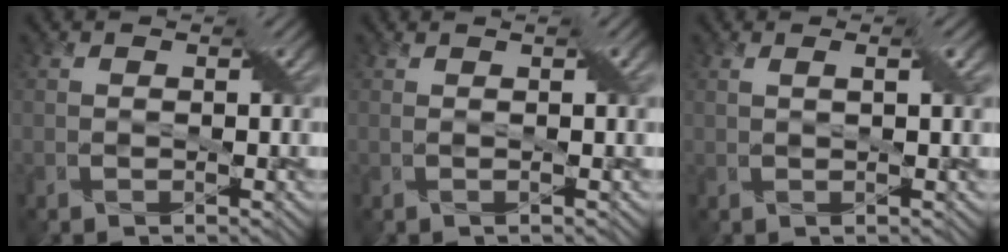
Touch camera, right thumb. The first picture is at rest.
{"total": 2.5, "force": [0.7, 0.4, 2.3], "torque": [-0.034, 0.005, 0.003]}
{"total": 2.6, "force": [0.8, 0.4, 2.4], "torque": [-0.035, 0.007, 0.011]}